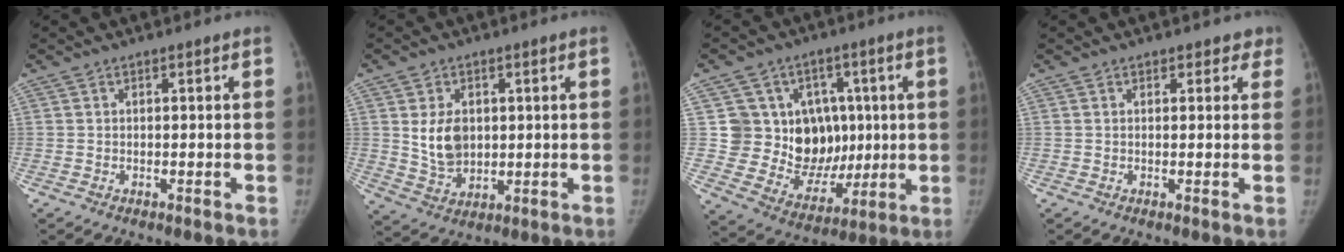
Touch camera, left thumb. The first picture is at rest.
{"total": 7.8, "force": [1.5, 5.7, 5.2], "torque": [-0.065, -0.016, 0.039]}
{"total": 15.5, "force": [1.7, 13.3, 7.8], "torque": [-0.060, 0.004, 0.057]}
{"total": 2.4, "force": [1.7, 1.6, 0.6], "torque": [0.028, -0.004, 0.012]}